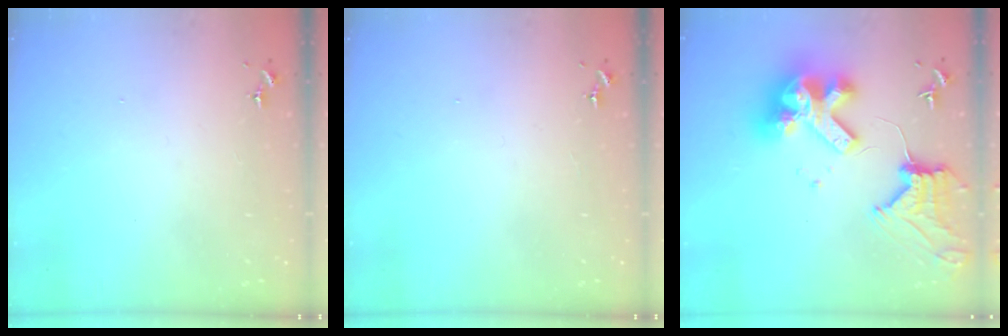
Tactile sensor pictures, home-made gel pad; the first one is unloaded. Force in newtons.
{"total": 0.0}
{"total": 20.8, "press": 20.7, "slide": 2.7}